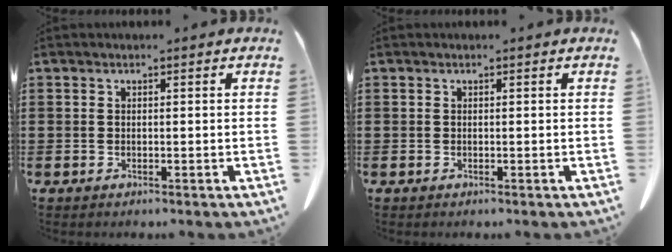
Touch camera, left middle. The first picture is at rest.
{"total": 0.0}